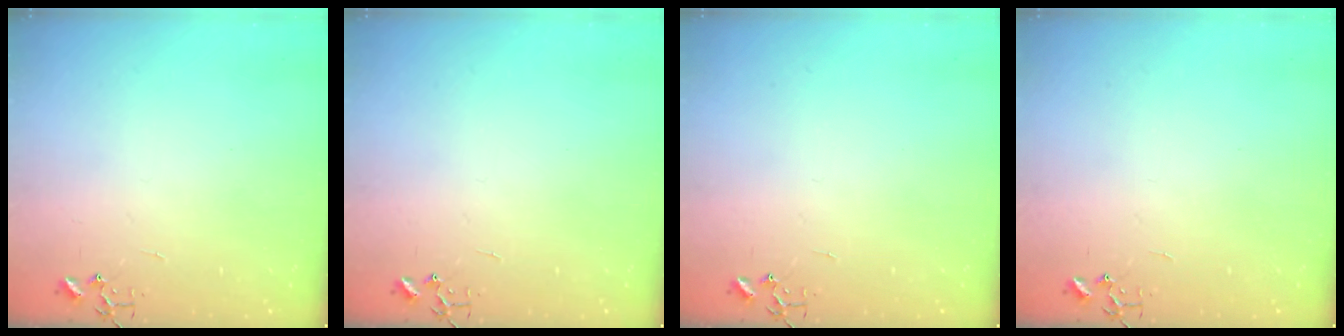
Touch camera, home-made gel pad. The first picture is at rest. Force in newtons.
{"total": 0.0}
{"total": 0.0}
{"total": 0.0}